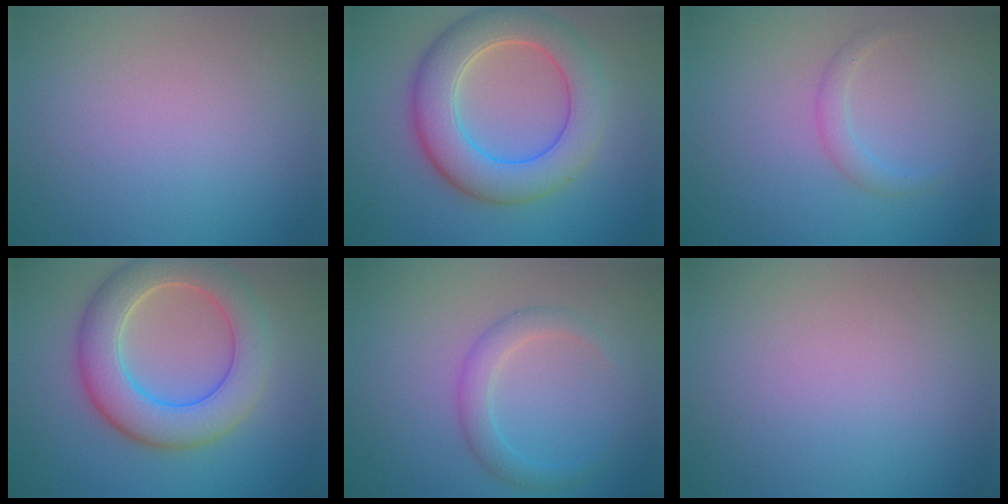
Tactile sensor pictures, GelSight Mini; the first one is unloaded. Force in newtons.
{"total": 7.9, "press": 7.9, "slide": 0.4}
{"total": 1.5, "press": 1.5, "slide": 0.1}
{"total": 7.8, "press": 7.8, "slide": 0.7}
{"total": 2.5, "press": 2.5, "slide": 0.1}
{"total": 0.0}